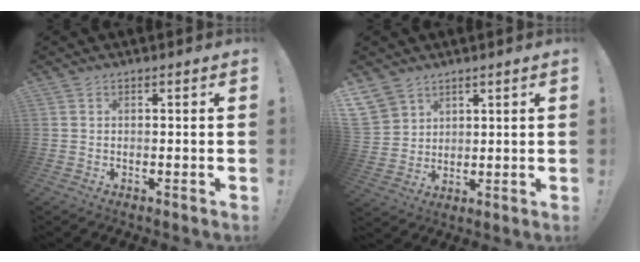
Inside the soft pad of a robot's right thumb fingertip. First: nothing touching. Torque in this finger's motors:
{"motor_torque": [-0.34, 1.72, 1.11, 1.07, 0.41]}